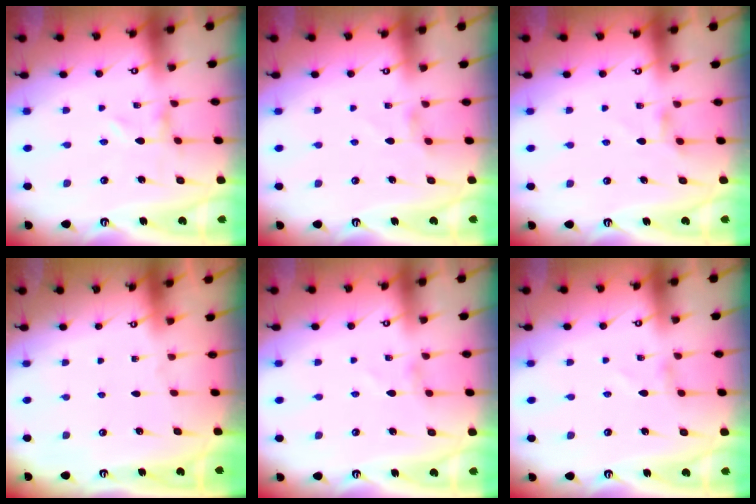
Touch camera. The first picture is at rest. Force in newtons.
{"total": 1.8, "press": 1.8, "slide": 0.4}
{"total": 2.8, "press": 2.7, "slide": 0.5}
{"total": 0.0}
{"total": 0.6, "press": 0.6, "slide": 0.1}
{"total": 1.1, "press": 1.1, "slide": 0.1}